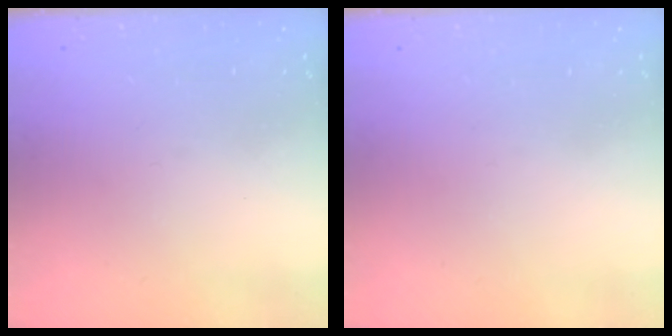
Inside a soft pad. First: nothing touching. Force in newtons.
{"total": 1.8, "press": 1.7, "slide": 0.1}